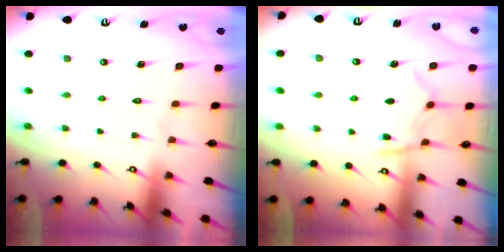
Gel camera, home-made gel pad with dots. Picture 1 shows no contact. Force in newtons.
{"total": 9.0, "press": 9.0, "slide": 0.9}